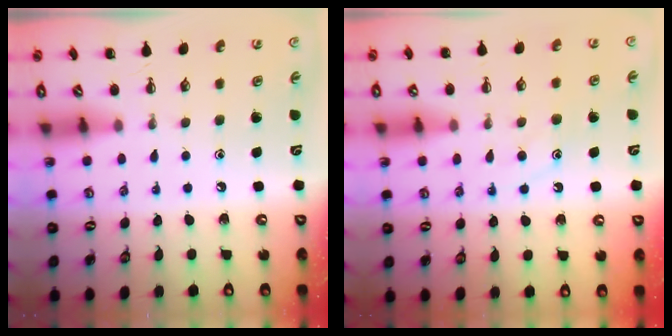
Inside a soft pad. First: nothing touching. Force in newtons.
{"total": 9.6, "press": 9.5, "slide": 0.9}